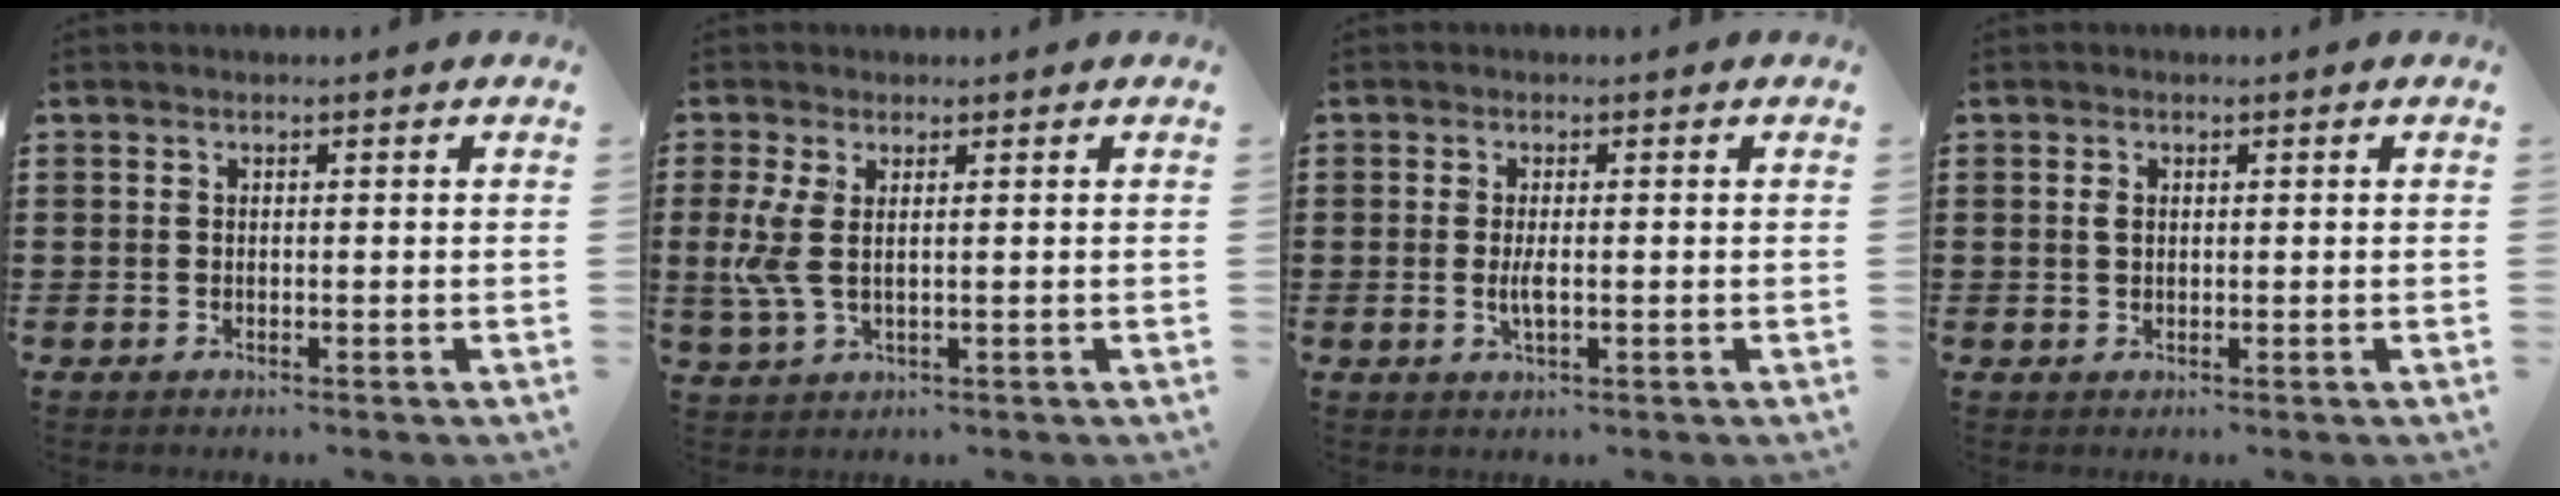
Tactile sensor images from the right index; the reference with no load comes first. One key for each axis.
{"total": 4.4, "fx": 0.5, "fy": 1.7, "fz": 4.0, "tx": -0.109, "ty": -0.010, "tz": 0.002}
{"total": 2.1, "fx": -0.3, "fy": 0.5, "fz": 2.0, "tx": -0.043, "ty": -0.004, "tz": -0.009}
{"total": 1.2, "fx": 0.4, "fy": 0.8, "fz": 0.8, "tx": -0.019, "ty": 0.006, "tz": 0.007}